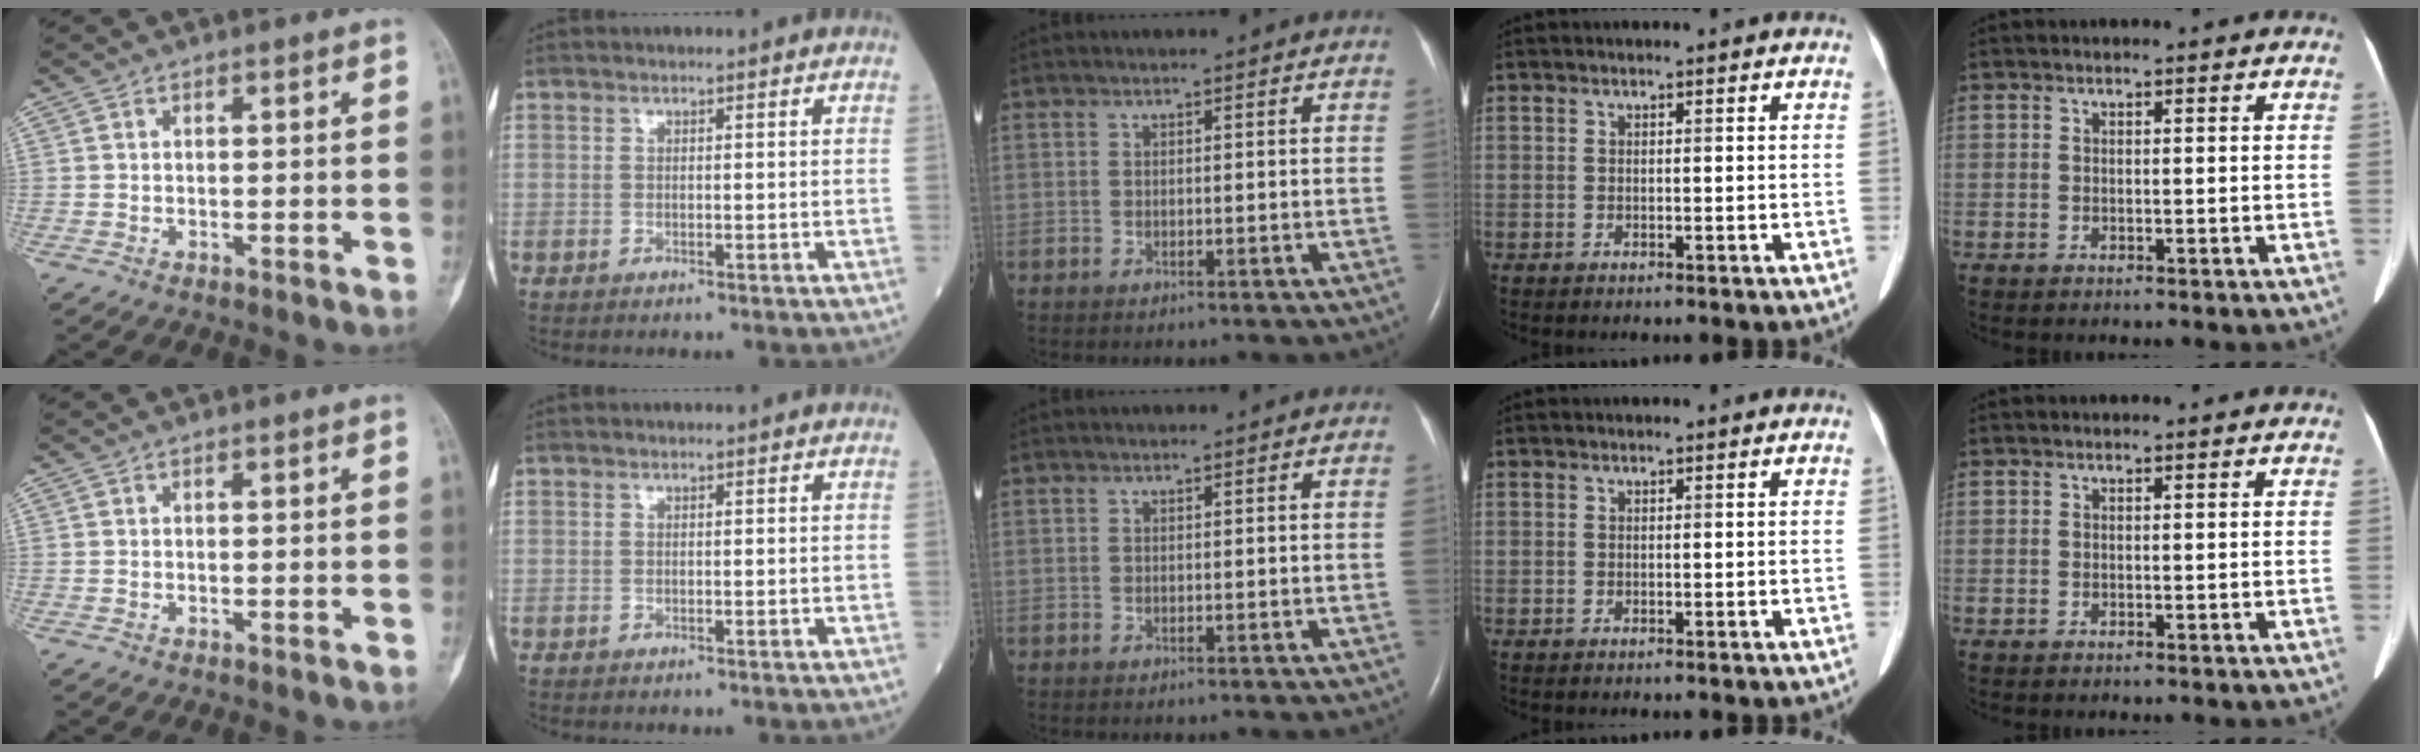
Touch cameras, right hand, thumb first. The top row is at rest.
{}